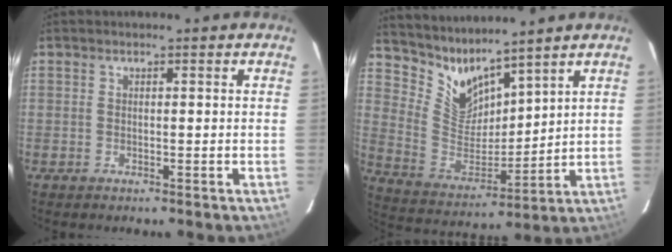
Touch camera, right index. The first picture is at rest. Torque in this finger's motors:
{"motor_torque": [-0.10, 0.12, 0.00, 0.00]}